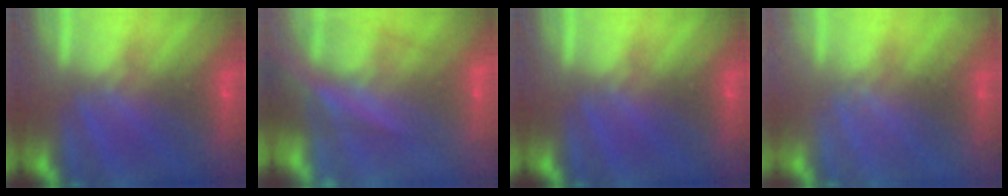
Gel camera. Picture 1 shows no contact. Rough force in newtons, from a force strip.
{"total": 6.9}
{"total": 0.0}
{"total": 2.2}